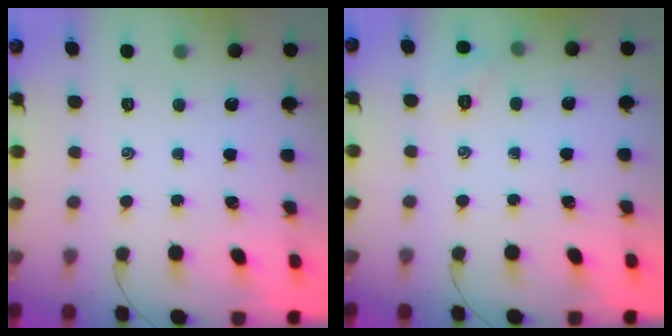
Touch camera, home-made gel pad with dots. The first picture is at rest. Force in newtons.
{"total": 5.7, "press": 5.5, "slide": 1.6}